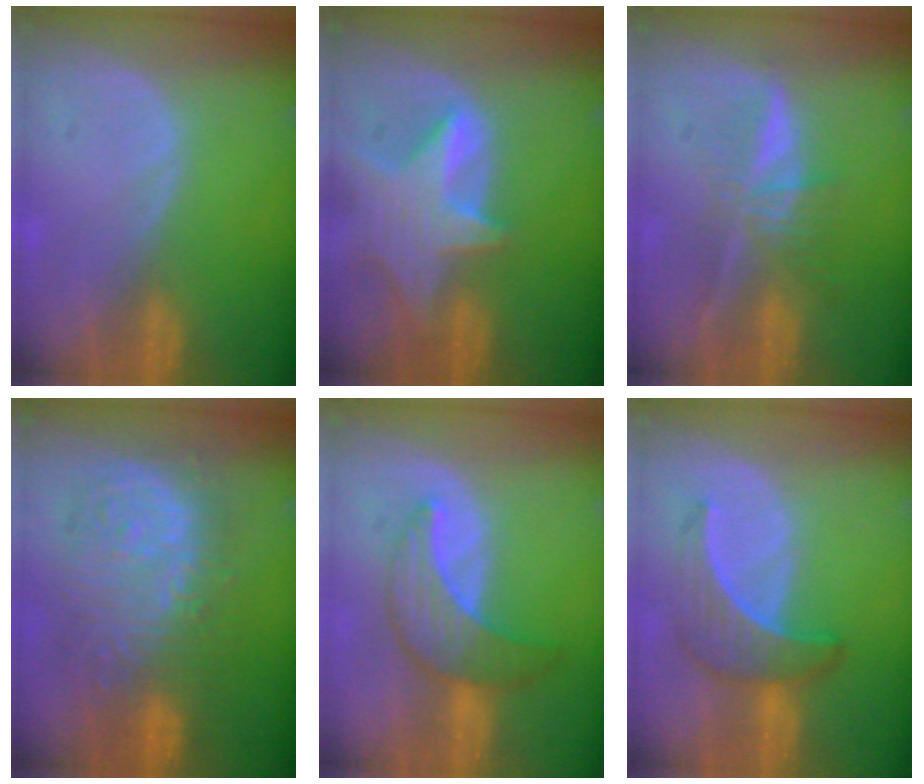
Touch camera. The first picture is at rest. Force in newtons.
{"total": 8.1, "press": 7.4, "slide": 3.3}
{"total": 6.2, "press": 5.5, "slide": 2.9}
{"total": 12.7, "press": 12.7, "slide": 1.3}
{"total": 7.0, "press": 6.9, "slide": 1.5}
{"total": 6.2, "press": 5.9, "slide": 1.7}